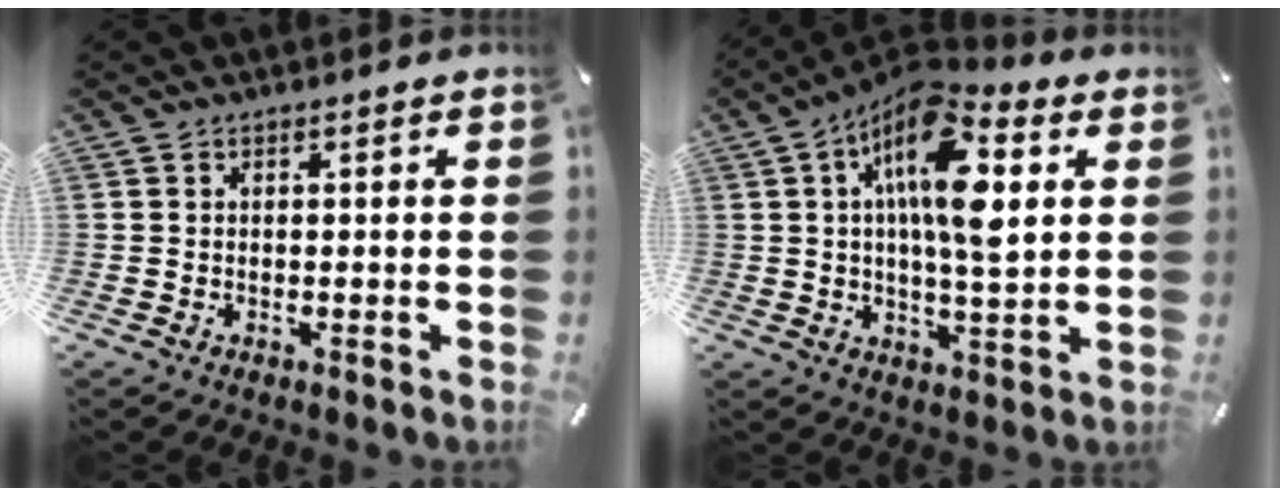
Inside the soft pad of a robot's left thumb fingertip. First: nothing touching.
{"total": 16.4, "force": [5.2, 6.9, 13.9], "torque": [-0.234, -0.018, 0.083]}